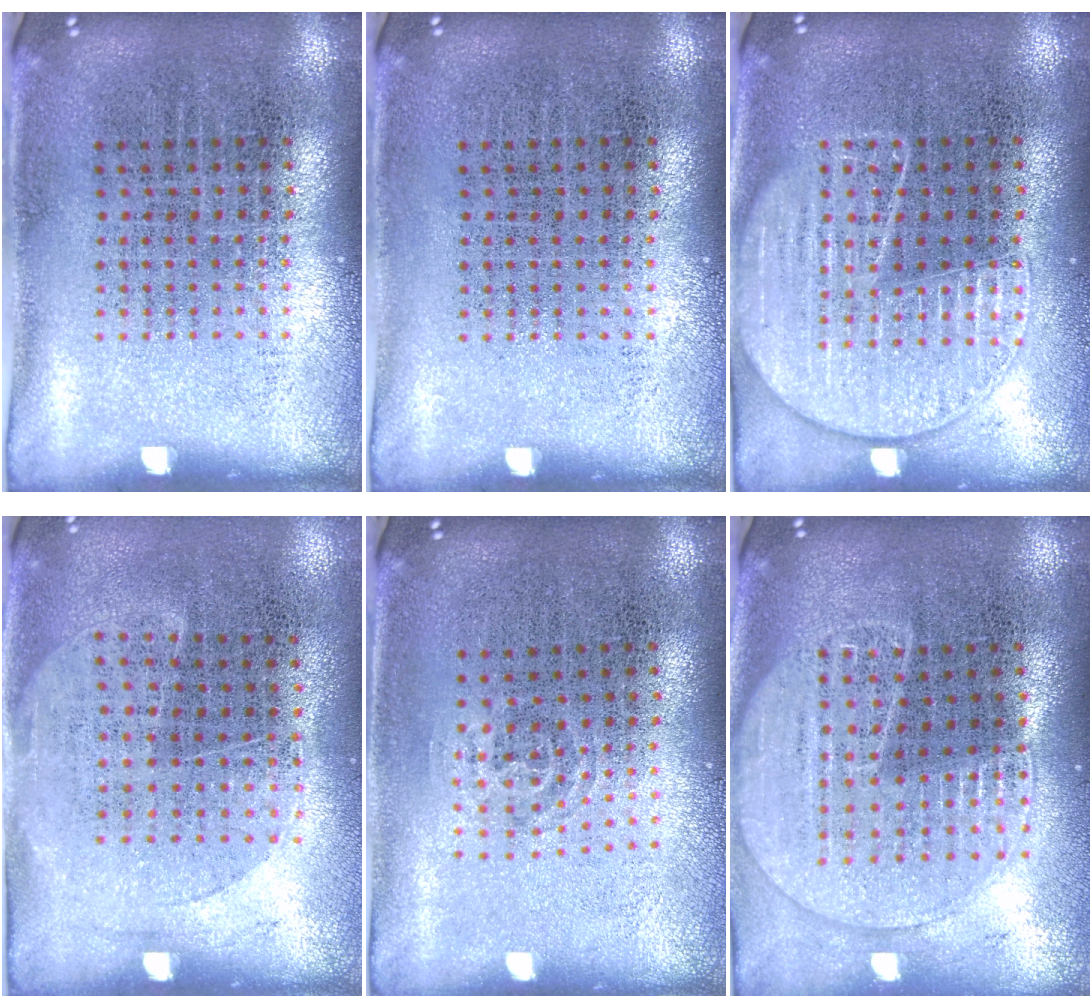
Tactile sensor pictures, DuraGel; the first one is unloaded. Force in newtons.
{"total": 0.0}
{"total": 2.9, "press": 2.9, "slide": 0.3}
{"total": 1.3, "press": 1.1, "slide": 0.7}
{"total": 0.9, "press": 0.6, "slide": 0.7}
{"total": 1.8, "press": 1.6, "slide": 0.7}